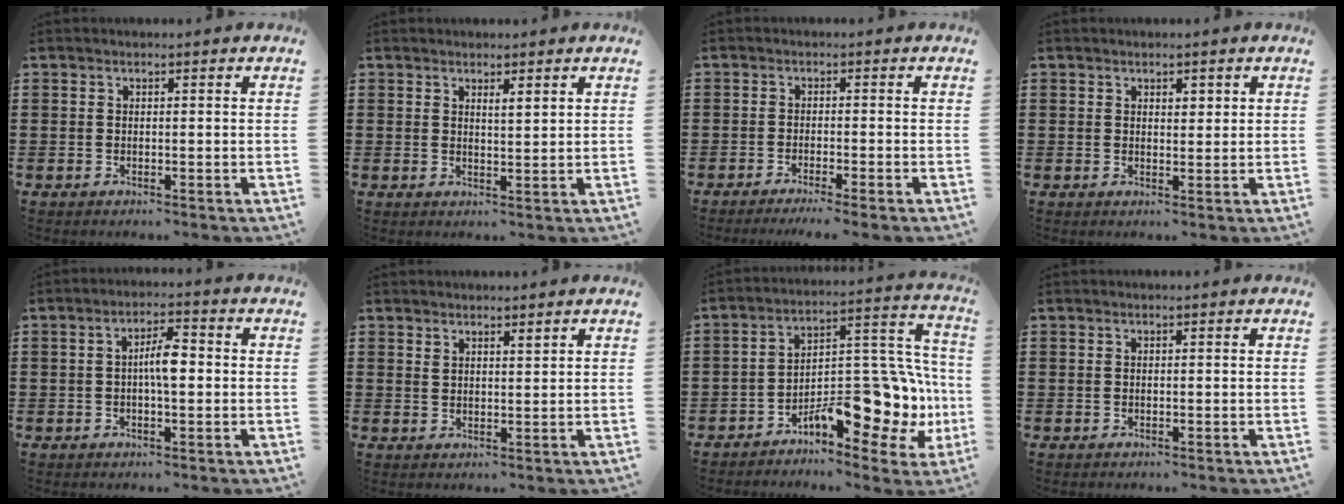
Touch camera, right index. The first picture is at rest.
{"total": 1.4, "force": [1.2, 0.1, 0.8], "torque": [-0.018, 0.001, 0.021]}
{"total": 1.6, "force": [-1.4, -0.3, 0.8], "torque": [-0.014, -0.001, -0.025]}
{"total": 1.3, "force": [0.9, 0.7, 0.7], "torque": [-0.013, 0.006, 0.016]}
{"total": 4.6, "force": [-0.1, 1.4, 4.4], "torque": [-0.071, 0.004, -0.007]}
{"total": 1.8, "force": [1.7, 0.4, 0.5], "torque": [-0.004, -0.002, 0.030]}
{"total": 14.2, "force": [-6.2, 7.0, 10.7], "torque": [-0.120, 0.009, -0.096]}
{"total": 0.0}